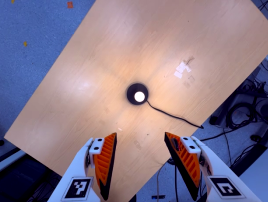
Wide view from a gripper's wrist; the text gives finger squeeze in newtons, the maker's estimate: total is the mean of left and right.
{"total": 0.0}